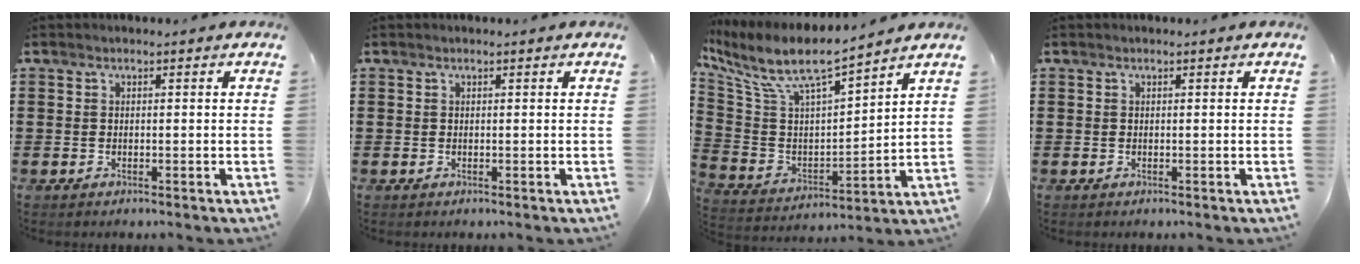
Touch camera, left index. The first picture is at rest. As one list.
[{"total": 0.0}, {"total": 9.4, "force": [7.2, 2.3, 5.7], "torque": [-0.139, -0.043, 0.121]}, {"total": 0.0}]